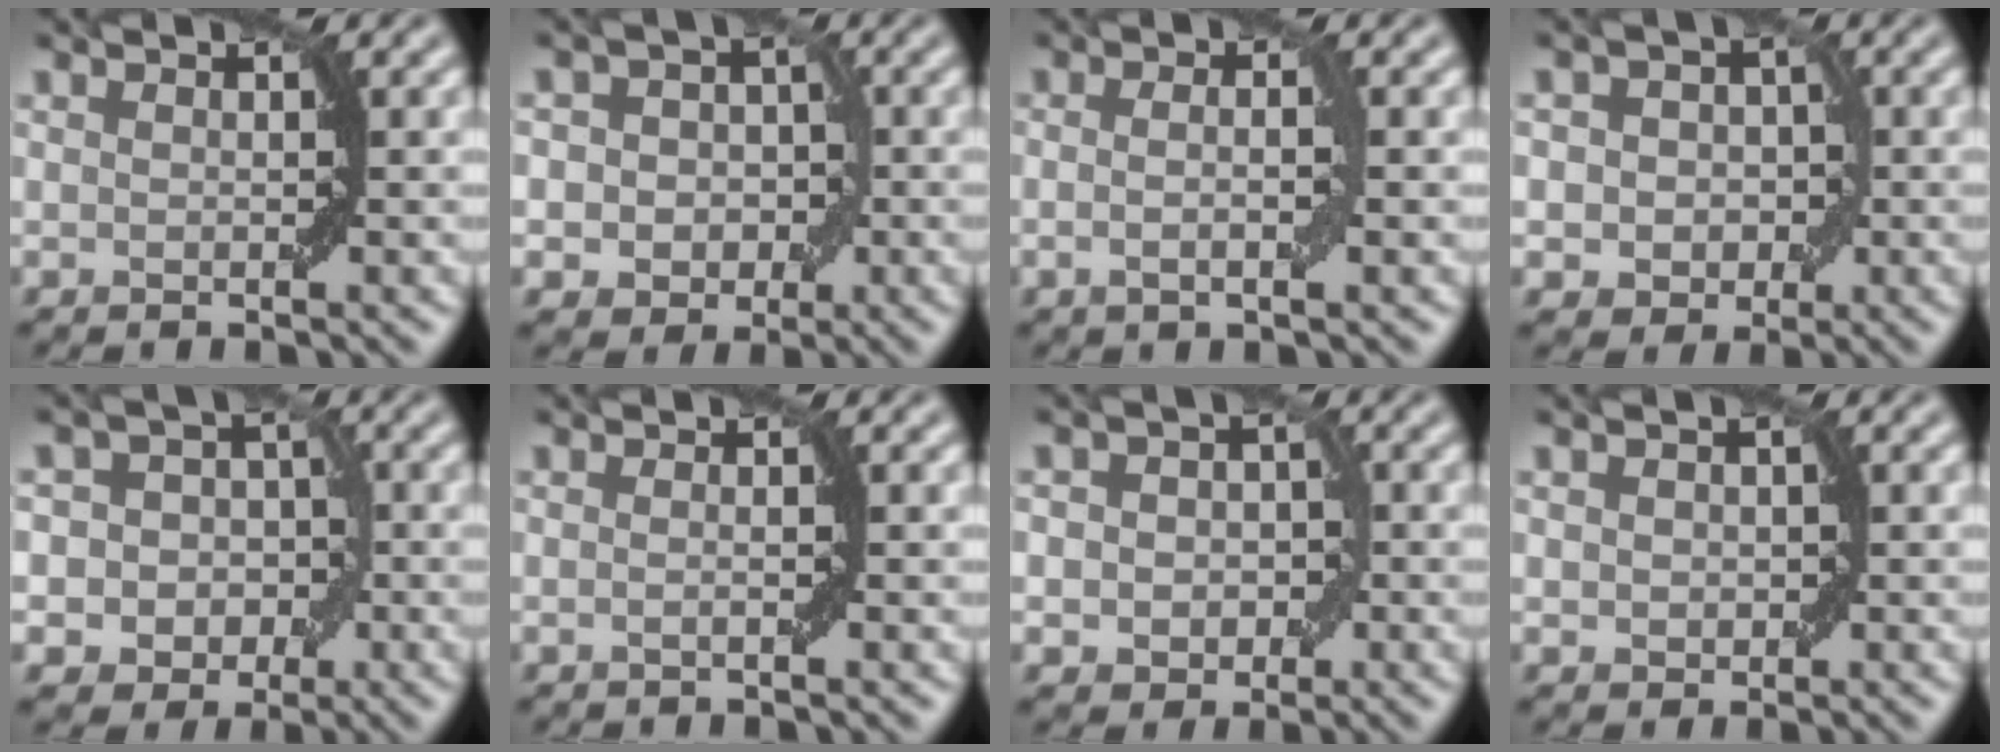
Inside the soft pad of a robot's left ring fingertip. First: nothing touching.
{"total": 5.4, "force": [0.1, 4.8, 2.5], "torque": [-0.009, 0.028, -0.025]}
{"total": 2.3, "force": [-0.2, 0.5, 2.3], "torque": [-0.039, -0.001, -0.008]}
{"total": 4.7, "force": [0.3, 4.0, 2.3], "torque": [-0.009, 0.023, -0.018]}
{"total": 6.3, "force": [-0.3, 5.9, 2.3], "torque": [-0.013, 0.037, -0.042]}
{"total": 0.9, "force": [0.0, 0.2, 0.9], "torque": [-0.008, -0.011, -0.008]}
{"total": 4.2, "force": [0.0, 3.6, 2.3], "torque": [-0.011, 0.014, -0.020]}
{"total": 1.3, "force": [0.1, 1.1, 0.7], "torque": [-0.009, 0.001, 0.002]}